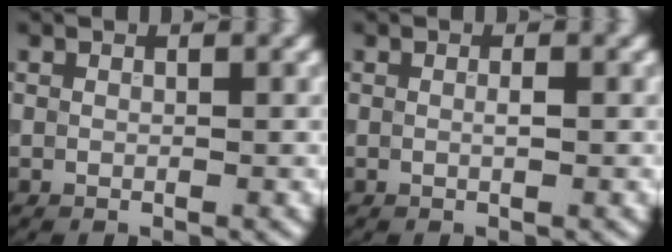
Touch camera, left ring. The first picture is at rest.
{"total": 0.6, "force": [0.0, 0.1, 0.6], "torque": [-0.012, 0.001, 0.000]}